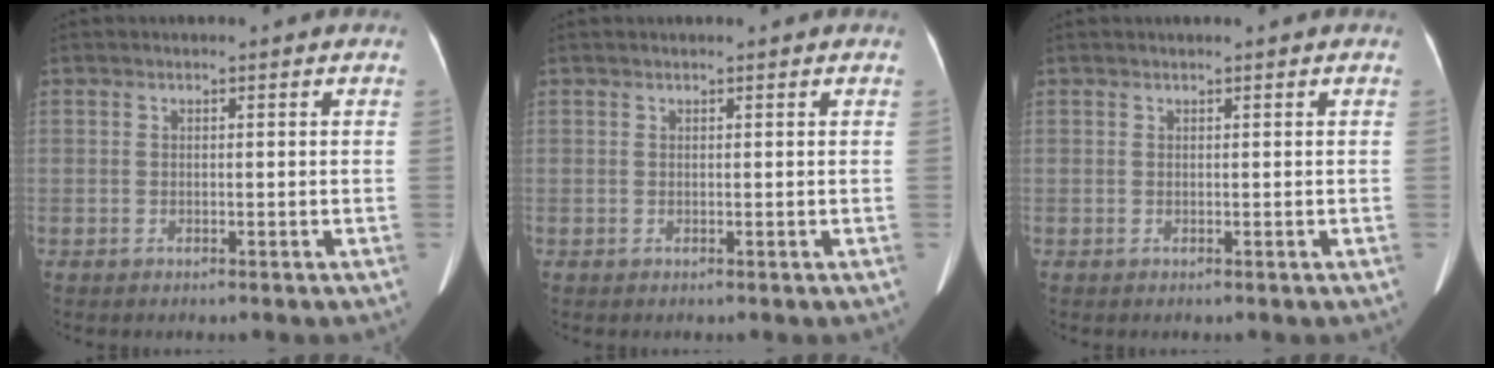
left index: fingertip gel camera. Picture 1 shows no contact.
{"total": 1.2, "force": [1.1, 0.0, 0.4], "torque": [-0.006, 0.020, 0.018]}
{"total": 0.5, "force": [0.5, -0.1, 0.2], "torque": [-0.004, 0.008, 0.012]}